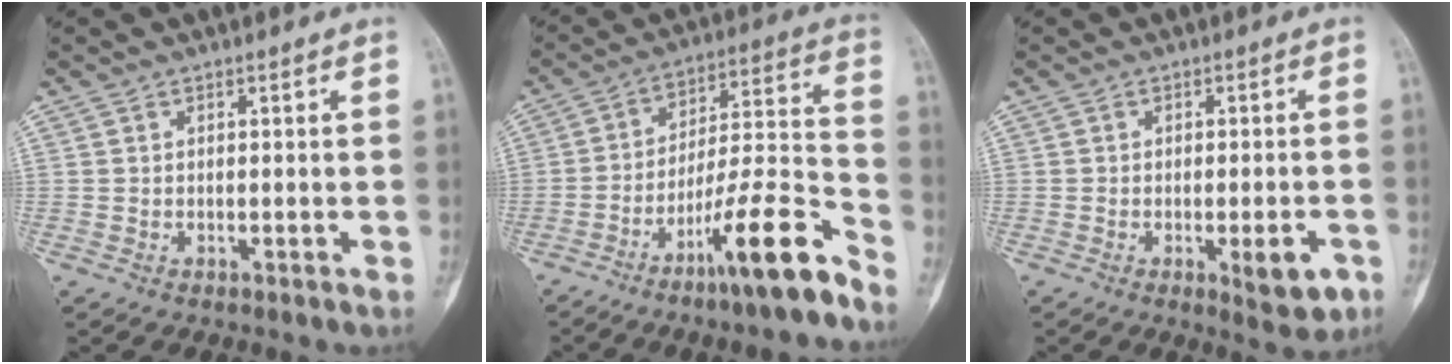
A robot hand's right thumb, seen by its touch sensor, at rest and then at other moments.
{"total": 16.5, "force": [-10.9, 1.9, 12.3], "torque": [-0.201, 0.084, -0.180]}
{"total": 6.5, "force": [-2.5, 2.1, 5.6], "torque": [-0.060, 0.003, -0.025]}